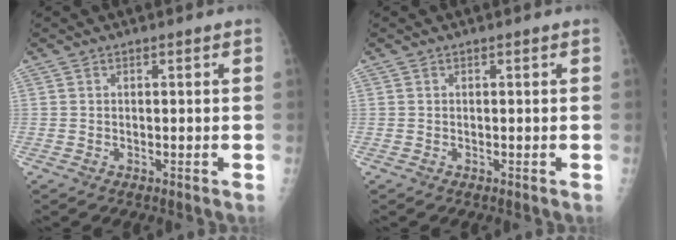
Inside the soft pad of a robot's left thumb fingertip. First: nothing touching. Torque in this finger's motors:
{"motor_torque": [0.00, 0.00, 0.03, 0.03, 0.01]}